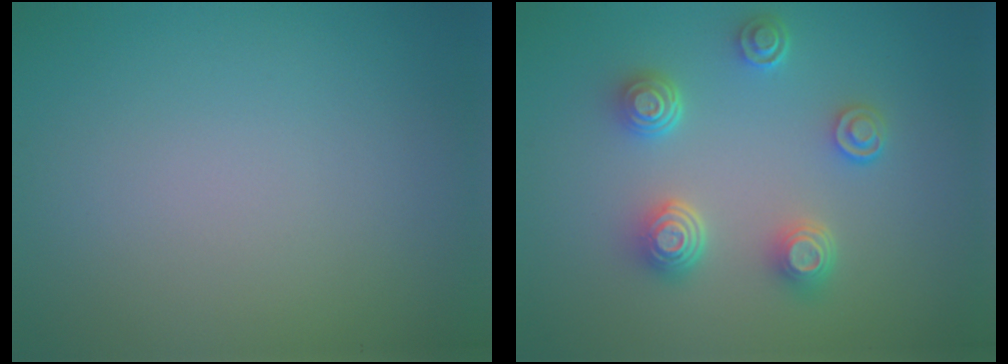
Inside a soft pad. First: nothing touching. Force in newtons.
{"total": 4.2, "press": 3.4, "slide": 2.5}